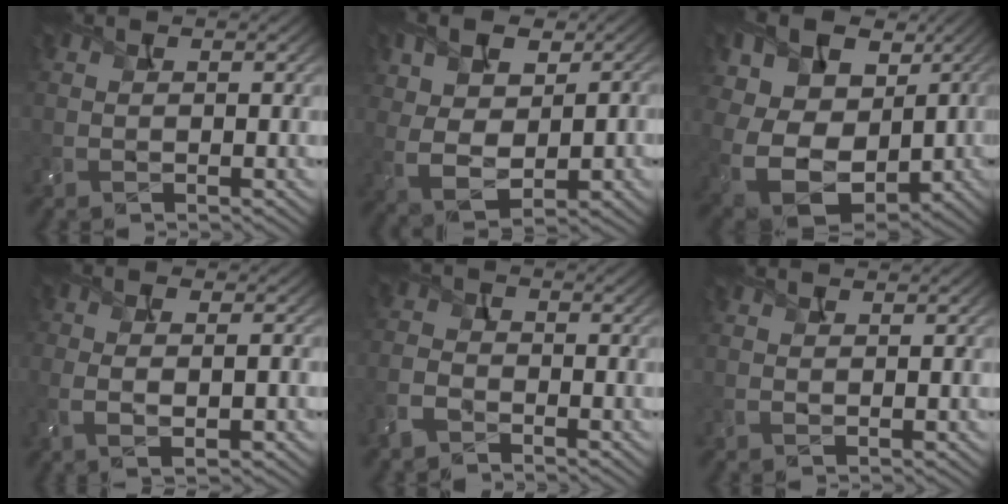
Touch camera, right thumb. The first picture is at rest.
{"total": 8.5, "force": [1.9, 5.3, 6.4], "torque": [-0.128, 0.003, 0.030]}
{"total": 17.2, "force": [2.9, 13.4, 10.5], "torque": [-0.242, 0.013, 0.072]}
{"total": 4.6, "force": [-0.5, 2.0, 4.1], "torque": [-0.072, 0.002, -0.011]}
{"total": 3.7, "force": [-2.5, 2.1, 1.8], "torque": [-0.046, -0.004, -0.067]}
{"total": 0.8, "force": [0.8, 0.1, 0.3], "torque": [-0.013, 0.003, 0.014]}